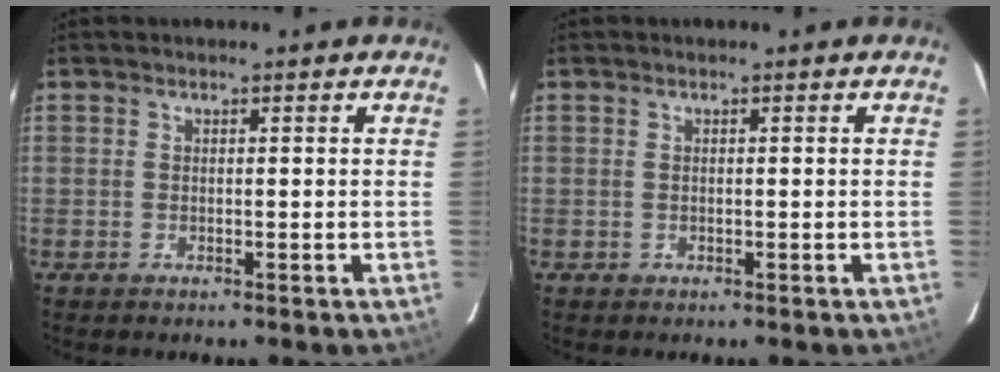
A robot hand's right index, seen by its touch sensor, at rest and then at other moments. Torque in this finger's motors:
{"motor_torque": [-0.03, -0.01, -0.02, 0.00]}